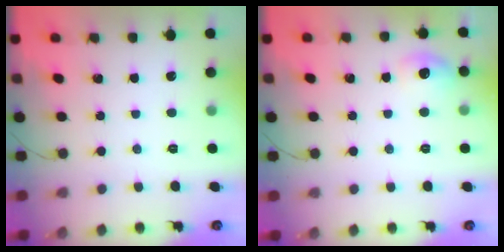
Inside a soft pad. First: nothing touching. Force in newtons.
{"total": 7.9, "press": 6.9, "slide": 3.9}